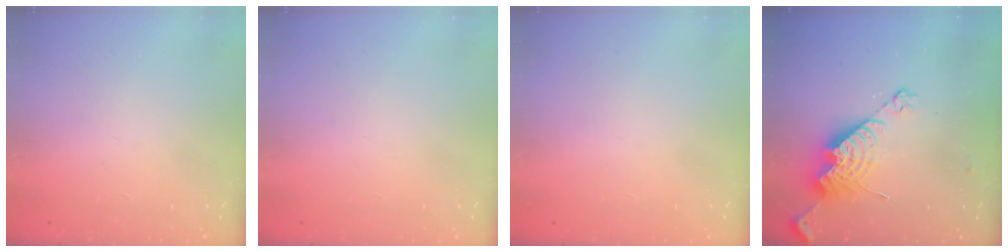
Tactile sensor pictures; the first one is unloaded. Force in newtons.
{"total": 0.0}
{"total": 0.0}
{"total": 14.2, "press": 14.2, "slide": 1.2}